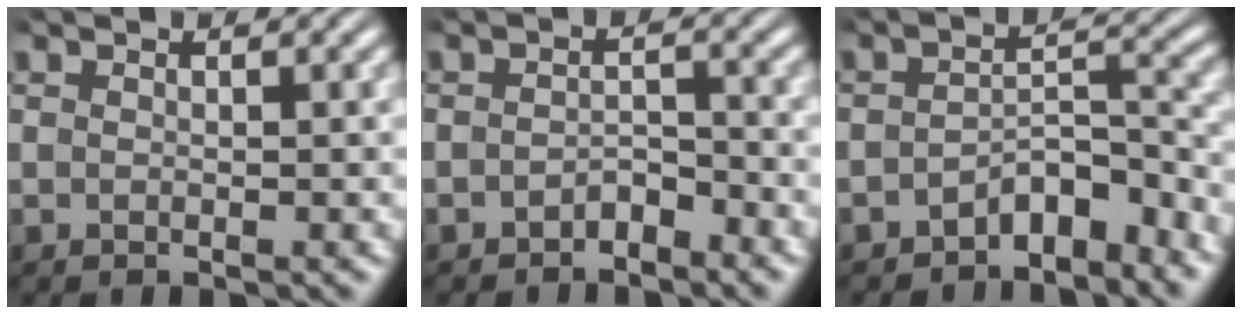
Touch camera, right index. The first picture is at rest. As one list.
[{"total": 2.1, "force": [-1.9, 0.8, 0.6], "torque": [0.001, -0.006, -0.032]}, {"total": 4.2, "force": [-3.5, 1.1, 2.0], "torque": [-0.014, -0.005, -0.058]}]